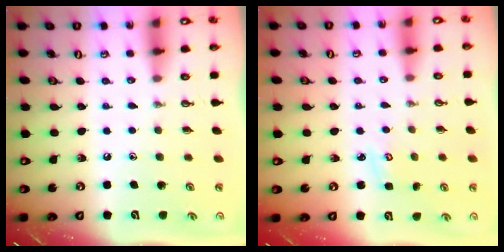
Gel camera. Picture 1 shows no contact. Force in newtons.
{"total": 3.0, "press": 3.0, "slide": 0.3}